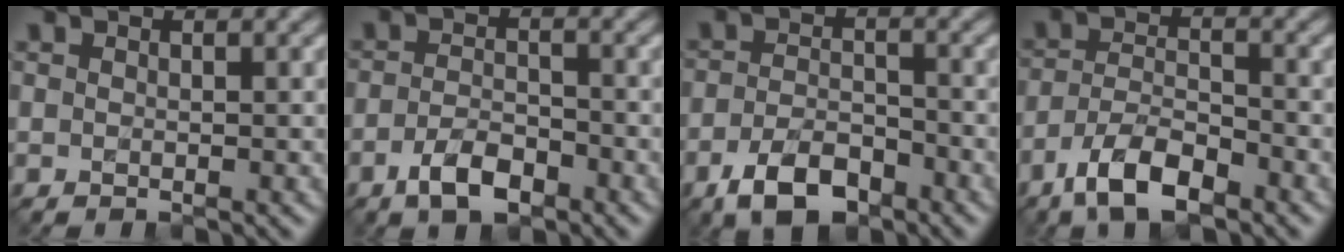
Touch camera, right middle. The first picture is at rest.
{"total": 2.9, "force": [-1.9, 1.1, 1.9], "torque": [-0.044, 0.008, -0.038]}
{"total": 4.4, "force": [-3.1, 2.0, 2.4], "torque": [-0.053, 0.004, -0.061]}
{"total": 5.8, "force": [-4.2, 1.9, 3.4], "torque": [-0.068, 0.009, -0.081]}